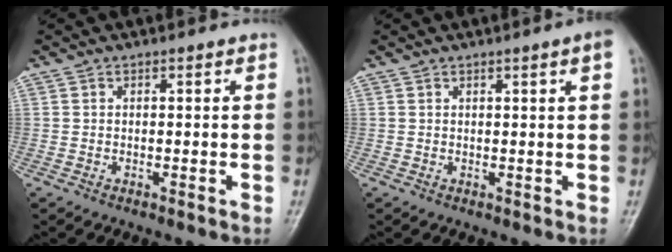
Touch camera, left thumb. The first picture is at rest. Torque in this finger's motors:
{"motor_torque": [0.23, 0.09, 0.00, 0.00, 0.05]}